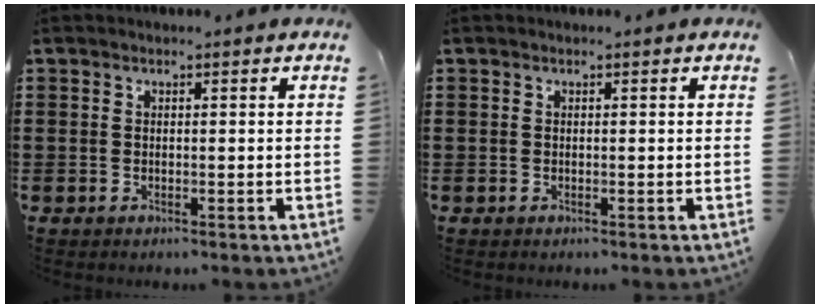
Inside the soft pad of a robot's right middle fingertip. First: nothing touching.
{"total": 0.0}